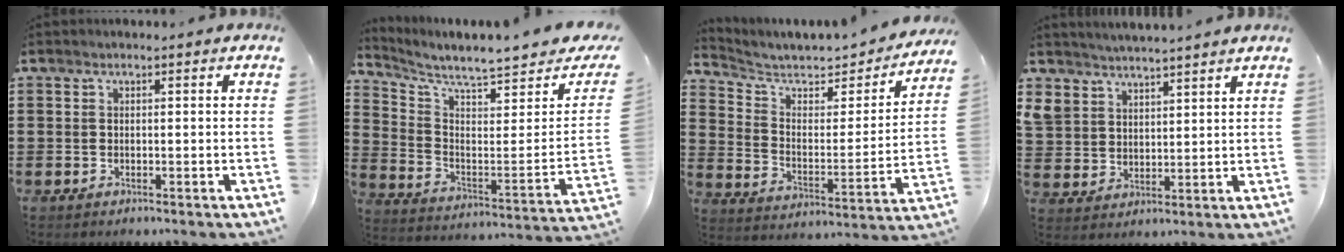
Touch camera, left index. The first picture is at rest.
{"total": 6.0, "force": [5.3, -0.2, 2.8], "torque": [-0.076, -0.060, 0.083]}
{"total": 5.3, "force": [4.6, 1.8, 2.1], "torque": [-0.067, -0.029, 0.073]}
{"total": 4.3, "force": [4.1, 1.2, -0.6], "torque": [-0.011, -0.020, 0.075]}